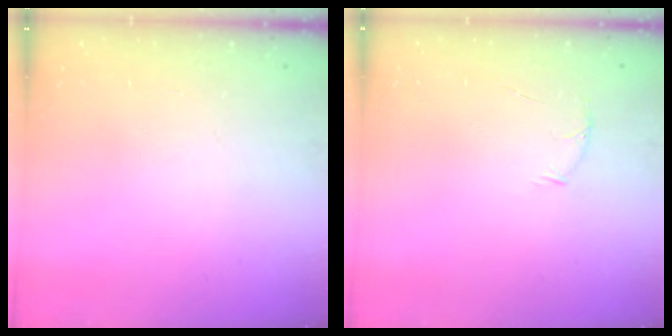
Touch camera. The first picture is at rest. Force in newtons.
{"total": 5.2, "press": 5.0, "slide": 1.6}